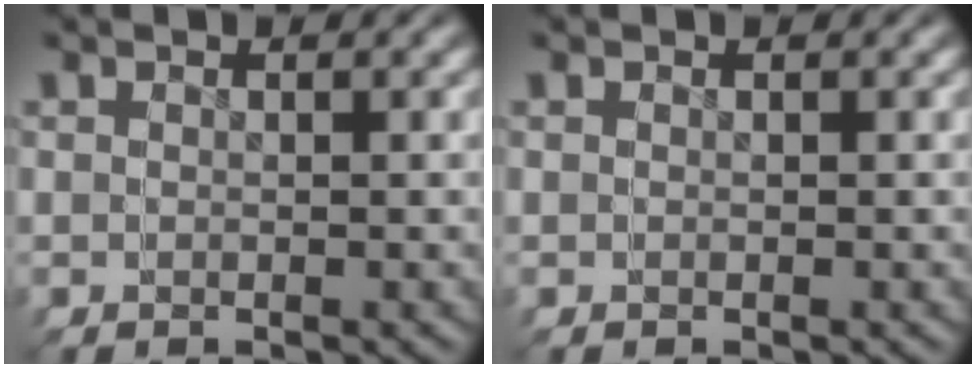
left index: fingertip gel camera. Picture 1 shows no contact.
{"total": 0.0}